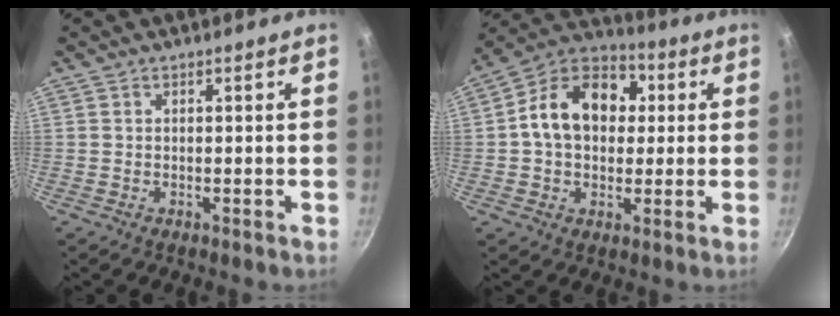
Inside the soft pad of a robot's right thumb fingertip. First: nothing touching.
{"total": 15.9, "force": [2.2, 11.7, 10.5], "torque": [-0.141, 0.029, 0.015]}